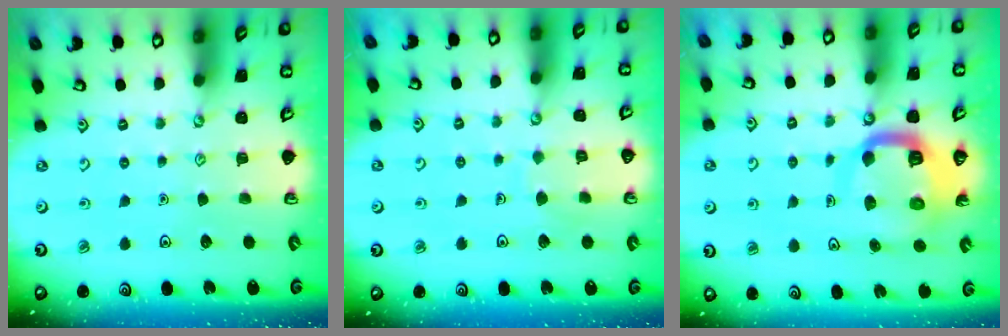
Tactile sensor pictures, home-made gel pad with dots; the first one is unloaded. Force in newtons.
{"total": 6.1, "press": 6.1, "slide": 0.2}
{"total": 12.3, "press": 12.2, "slide": 1.4}